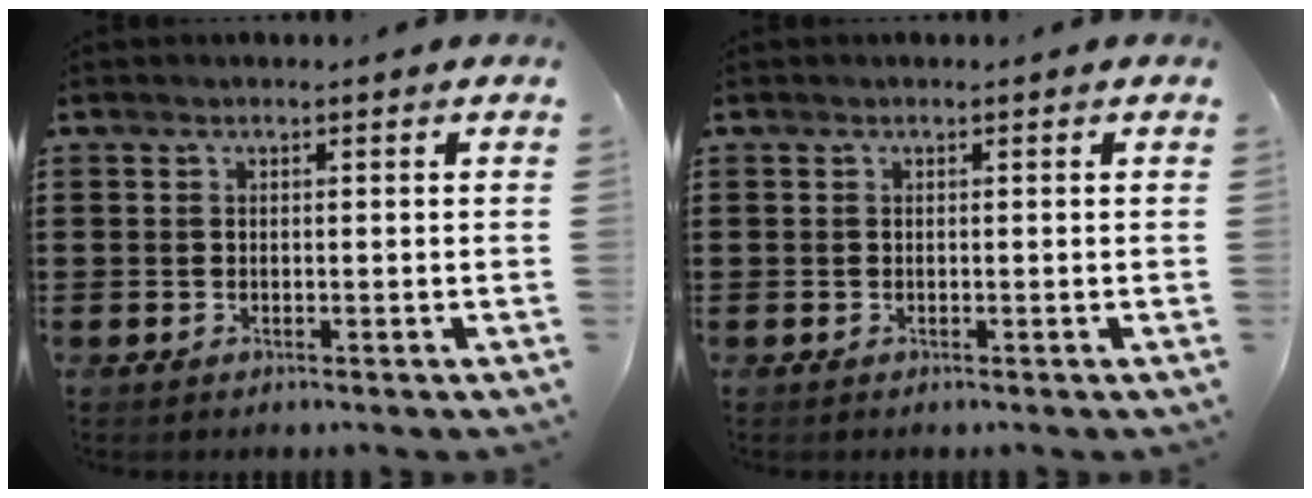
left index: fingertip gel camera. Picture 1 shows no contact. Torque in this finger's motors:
{"motor_torque": [0.00, 0.00, 0.00, 0.00]}